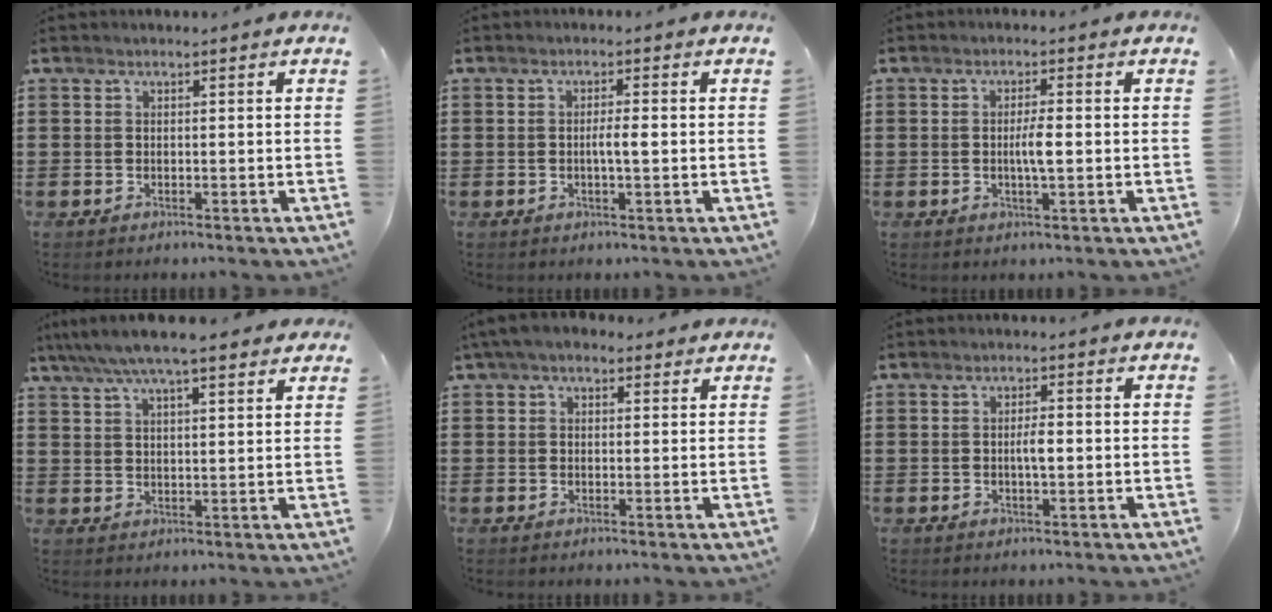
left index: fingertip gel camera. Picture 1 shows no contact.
{"total": 2.4, "force": [-0.3, 0.3, 2.3], "torque": [-0.042, -0.001, -0.006]}
{"total": 3.3, "force": [-0.3, 0.5, 3.2], "torque": [-0.058, -0.001, -0.007]}
{"total": 6.4, "force": [5.2, 0.9, 3.7], "torque": [-0.085, -0.007, 0.092]}
{"total": 3.5, "force": [2.4, 1.7, 1.8], "torque": [-0.044, 0.006, 0.044]}
{"total": 2.6, "force": [-0.1, 0.7, 2.5], "torque": [-0.047, 0.001, -0.004]}